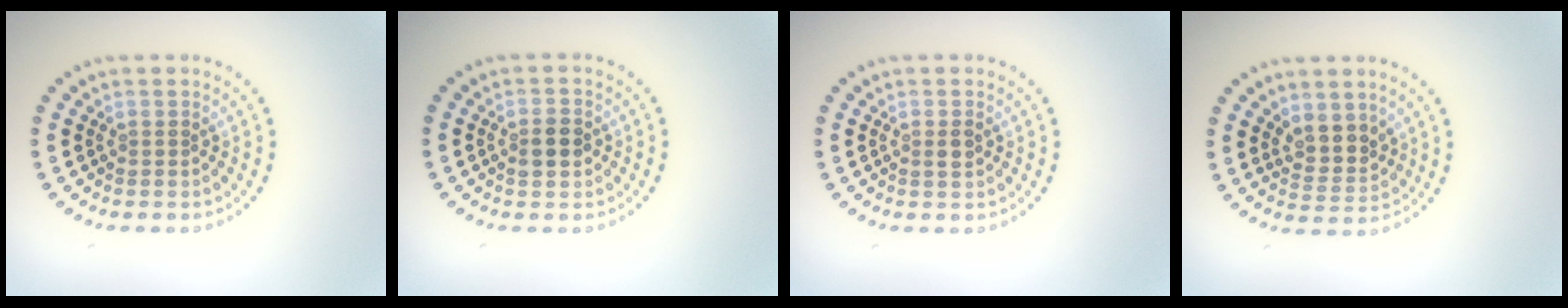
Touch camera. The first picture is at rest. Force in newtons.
{"total": 2.5, "press": 2.5, "slide": 0.1}
{"total": 1.1, "press": 1.0, "slide": 0.3}
{"total": 2.9, "press": 2.5, "slide": 1.5}